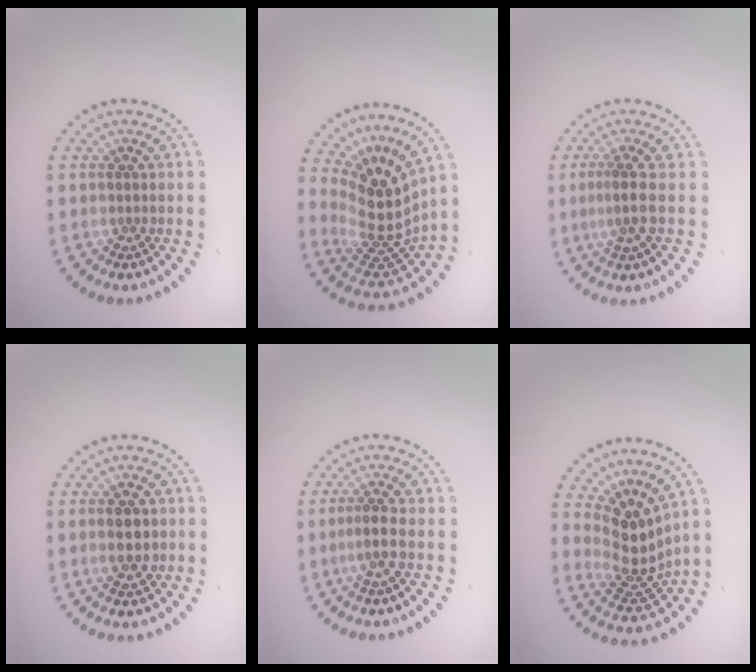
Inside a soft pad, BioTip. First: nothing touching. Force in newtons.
{"total": 5.0, "press": 3.5, "slide": 3.6}
{"total": 2.1, "press": 1.6, "slide": 1.3}
{"total": 2.5, "press": 2.5, "slide": 0.2}
{"total": 2.0, "press": 1.7, "slide": 1.1}
{"total": 4.1, "press": 3.1, "slide": 2.8}